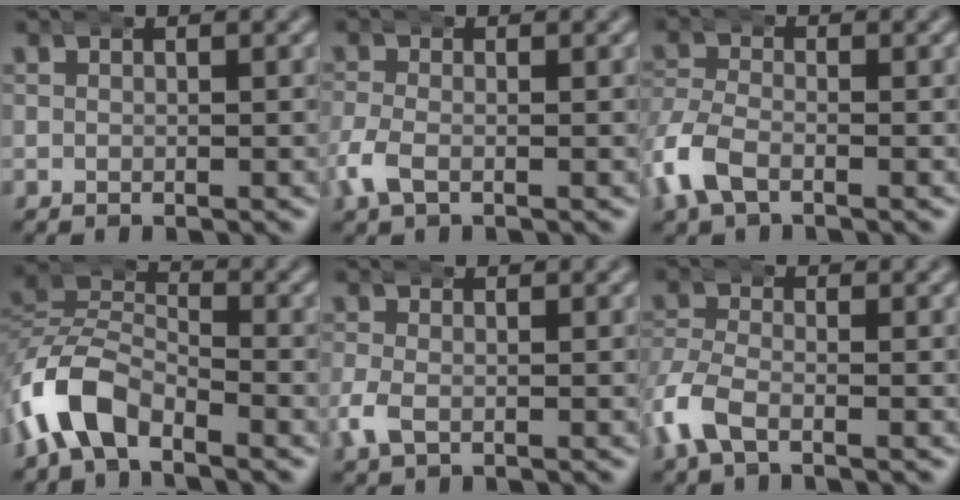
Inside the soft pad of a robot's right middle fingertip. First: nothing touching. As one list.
[{"total": 2.5, "force": [-1.1, 1.5, 1.6], "torque": [-0.051, -0.005, -0.019]}, {"total": 4.1, "force": [-1.6, 3.0, 2.3], "torque": [-0.080, -0.014, -0.026]}, {"total": 5.6, "force": [-2.5, 3.8, 3.3], "torque": [-0.085, -0.005, -0.049]}, {"total": 2.1, "force": [-0.7, 1.4, 1.4], "torque": [-0.045, -0.005, -0.011]}, {"total": 3.5, "force": [-1.5, 2.2, 2.2], "torque": [-0.076, -0.012, -0.025]}]